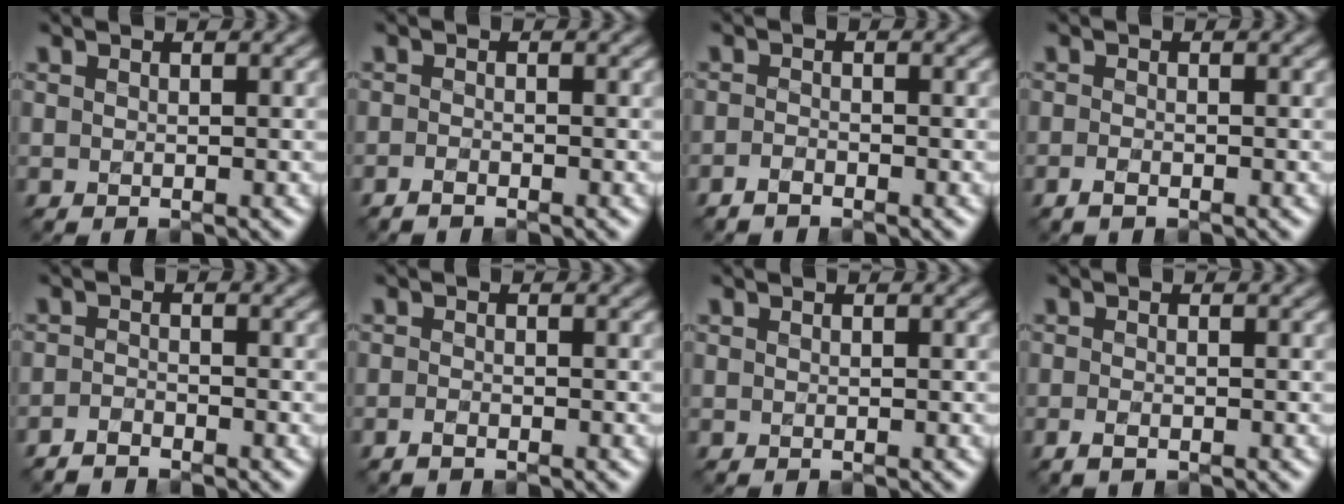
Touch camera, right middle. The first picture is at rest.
{"total": 0.9, "force": [-0.7, 0.2, 0.5], "torque": [-0.010, -0.001, -0.015]}
{"total": 1.1, "force": [-0.9, 0.3, 0.6], "torque": [-0.013, -0.001, -0.020]}
{"total": 1.0, "force": [-0.6, 0.4, 0.7], "torque": [-0.016, -0.002, -0.013]}
{"total": 1.5, "force": [-1.4, 0.3, 0.4], "torque": [-0.008, -0.001, -0.033]}
{"total": 0.8, "force": [-0.6, 0.3, 0.5], "torque": [-0.011, -0.001, -0.012]}
{"total": 0.0}
{"total": 1.2, "force": [-0.6, 0.5, 0.8], "torque": [-0.020, -0.004, -0.014]}